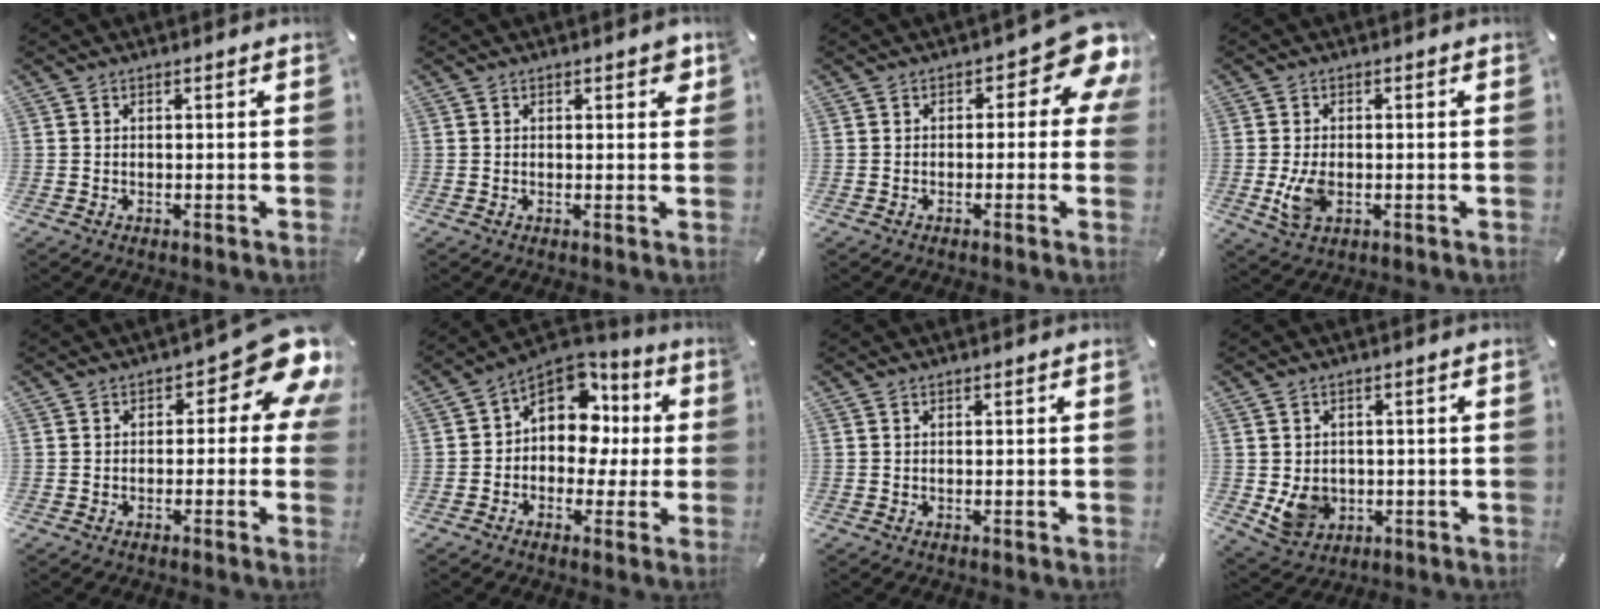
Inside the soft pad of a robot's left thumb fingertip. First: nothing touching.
{"total": 2.5, "force": [1.2, 1.3, 1.8], "torque": [-0.015, -0.003, 0.014]}
{"total": 9.0, "force": [3.4, 4.2, 7.3], "torque": [-0.077, -0.029, 0.052]}
{"total": 6.0, "force": [-1.1, 3.8, 4.6], "torque": [-0.094, -0.005, -0.019]}
{"total": 11.2, "force": [4.8, 5.0, 8.8], "torque": [-0.099, -0.043, 0.080]}
{"total": 12.7, "force": [3.2, 9.7, 7.5], "torque": [-0.123, -0.018, 0.060]}
{"total": 0.0}
{"total": 6.8, "force": [-0.1, 6.4, 2.5], "torque": [-0.057, -0.002, 0.000]}